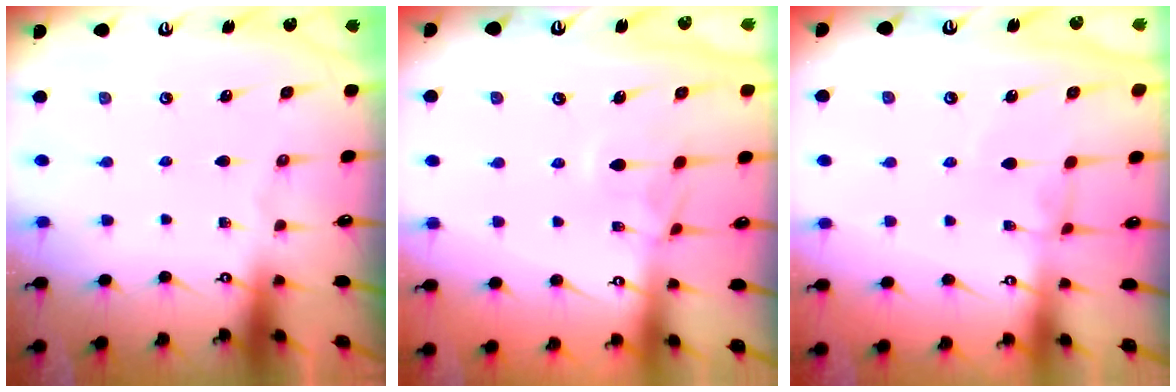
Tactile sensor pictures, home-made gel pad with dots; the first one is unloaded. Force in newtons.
{"total": 2.6, "press": 2.5, "slide": 0.6}
{"total": 1.7, "press": 1.7, "slide": 0.3}